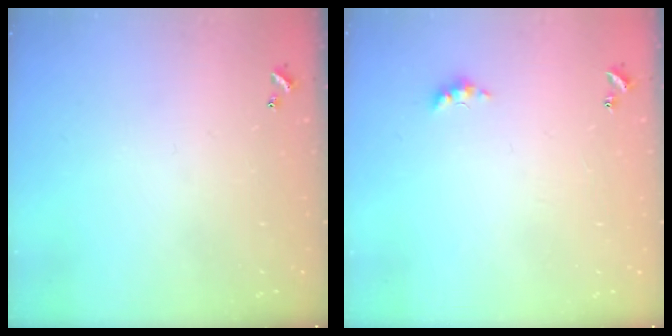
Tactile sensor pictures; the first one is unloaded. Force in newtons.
{"total": 2.8, "press": 2.7, "slide": 0.7}